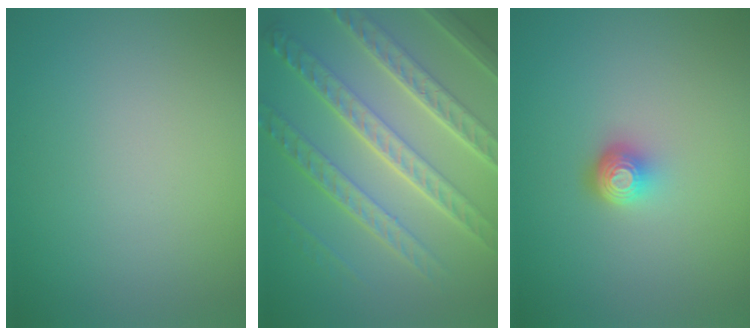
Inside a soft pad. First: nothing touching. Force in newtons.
{"total": 8.9, "press": 6.4, "slide": 6.3}
{"total": 2.3, "press": 1.4, "slide": 1.8}